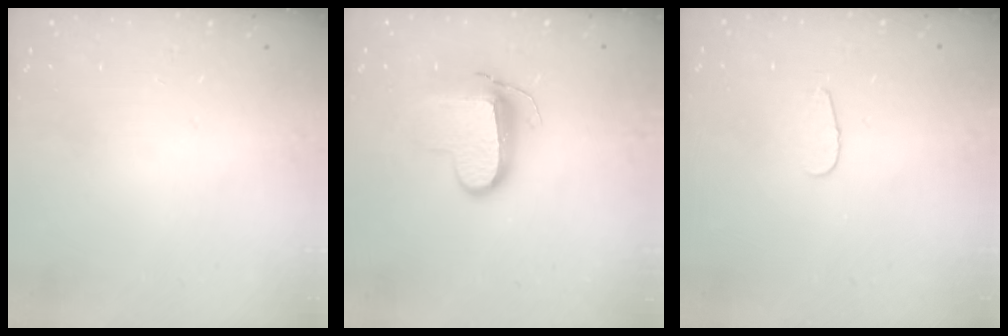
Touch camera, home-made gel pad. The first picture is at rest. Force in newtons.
{"total": 10.7, "press": 10.6, "slide": 1.1}
{"total": 3.1, "press": 3.1, "slide": 0.3}